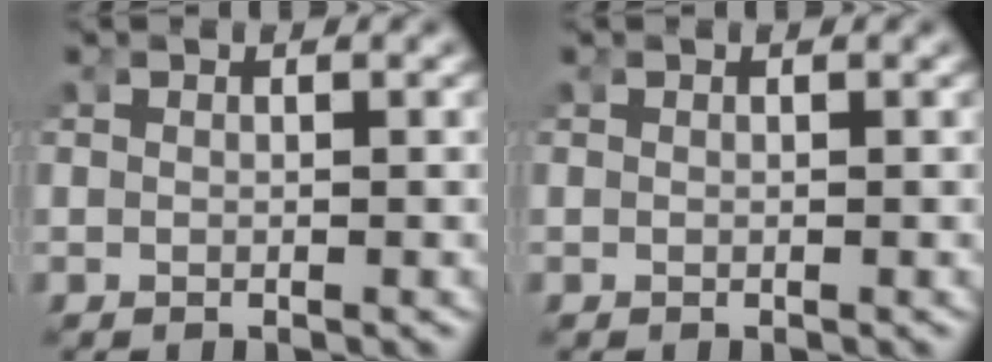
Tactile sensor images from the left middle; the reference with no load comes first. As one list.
[{"total": 0.0}]